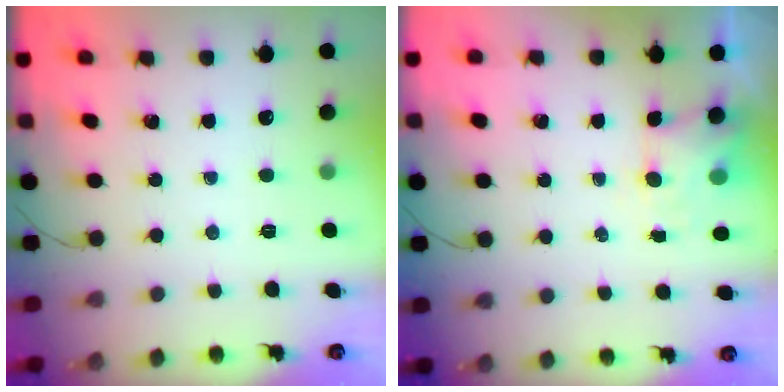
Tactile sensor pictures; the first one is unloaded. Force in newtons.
{"total": 3.4, "press": 3.3, "slide": 0.8}